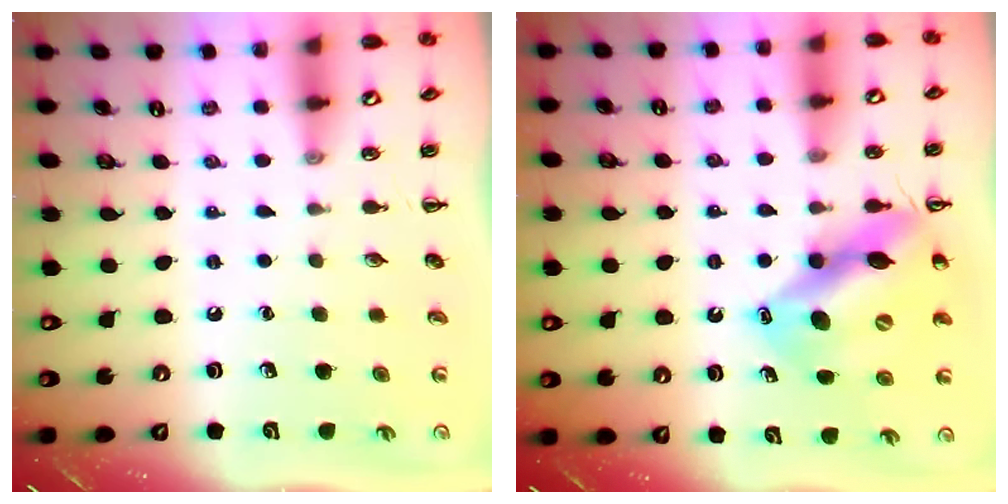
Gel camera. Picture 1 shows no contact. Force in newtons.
{"total": 14.2, "press": 13.4, "slide": 4.6}